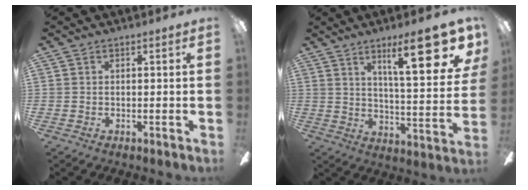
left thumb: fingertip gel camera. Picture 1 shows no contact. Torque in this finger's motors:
{"motor_torque": [0.26, 0.10, -0.03, -0.33, 0.15]}